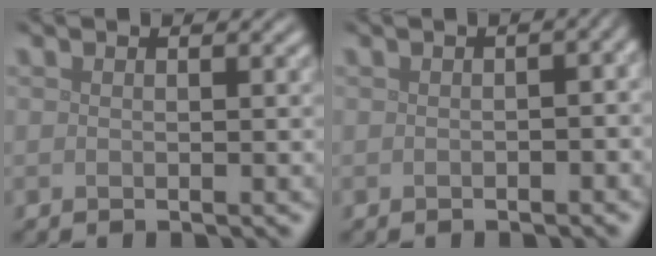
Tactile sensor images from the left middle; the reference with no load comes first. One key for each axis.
{"total": 2.2, "fx": -0.3, "fy": 1.0, "fz": 1.9, "tx": -0.018, "ty": 0.001, "tz": 0.001}